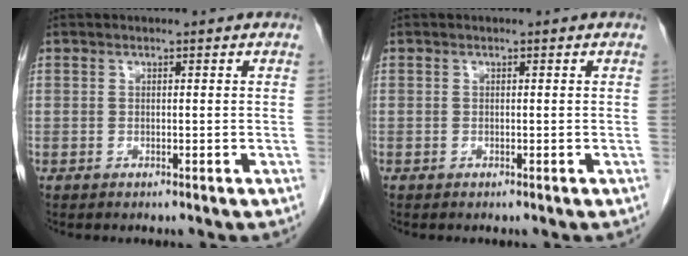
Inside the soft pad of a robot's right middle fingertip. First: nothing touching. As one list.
[{"total": 0.0}]